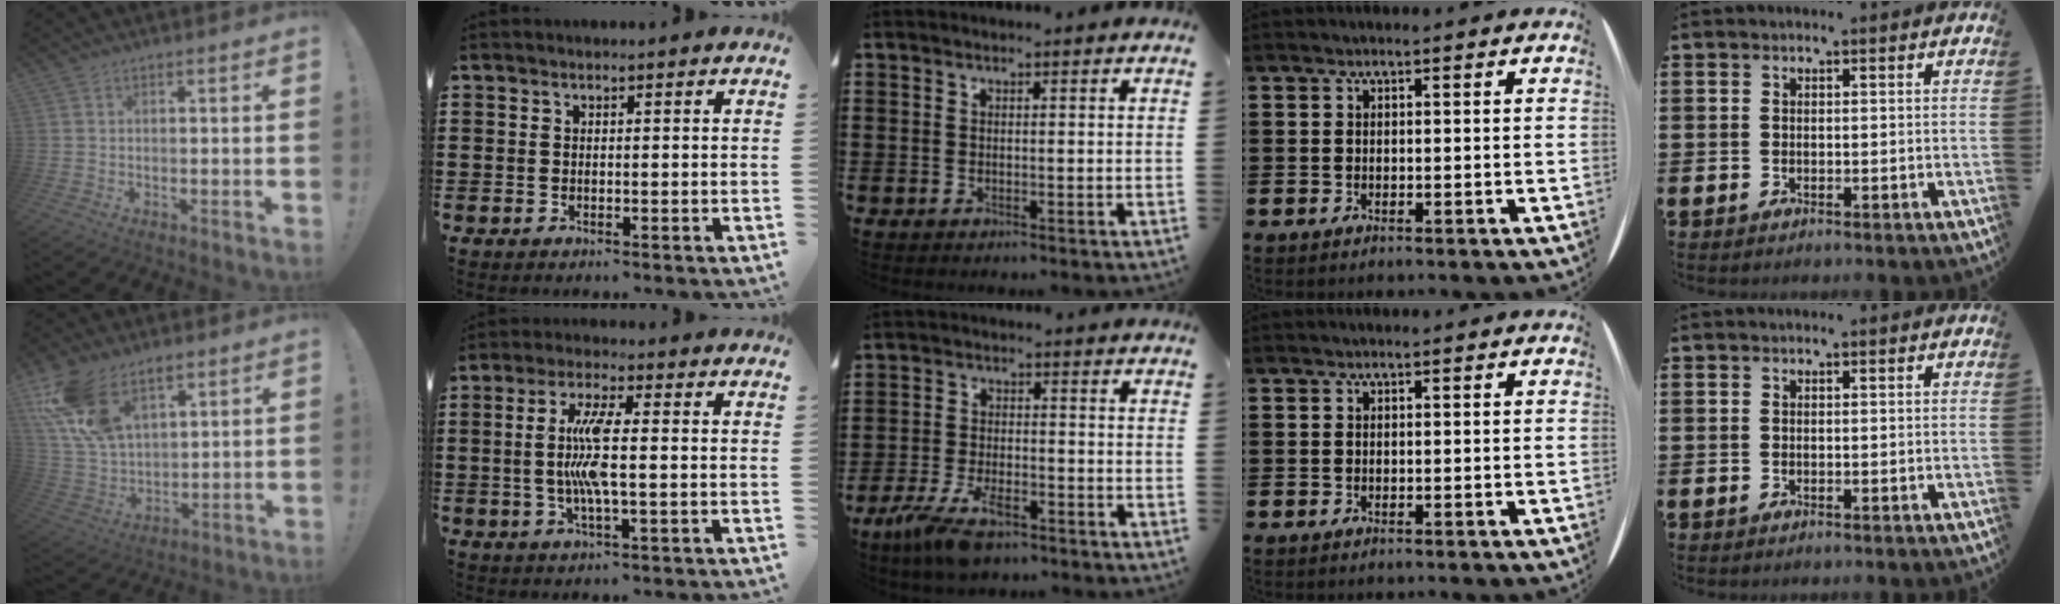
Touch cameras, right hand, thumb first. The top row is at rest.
{"thumb": {"total": 16.5, "force": [9.4, 9.7, 9.5], "torque": [-0.194, -0.050, 0.176]}, "index": {"total": 7.4, "force": [-0.4, 1.2, 7.3], "torque": [-0.161, -0.010, -0.018]}, "middle": {"total": 6.7, "force": [-4.3, 2.4, 4.5], "torque": [-0.106, -0.007, -0.082]}}